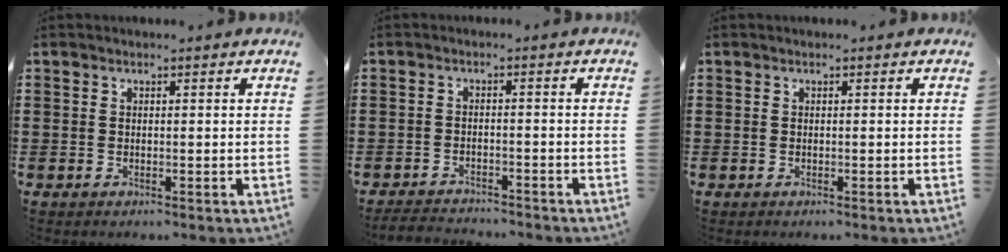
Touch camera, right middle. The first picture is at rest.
{"total": 2.8, "force": [-2.8, 0.2, 0.2], "torque": [-0.010, -0.004, -0.059]}
{"total": 0.0}